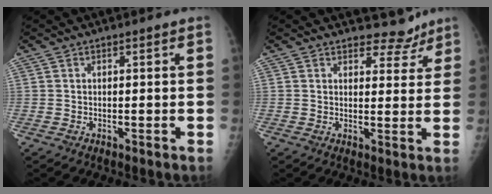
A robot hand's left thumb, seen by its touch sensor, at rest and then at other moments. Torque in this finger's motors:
{"motor_torque": [-0.07, -0.03, -0.27, -0.24, -0.06]}